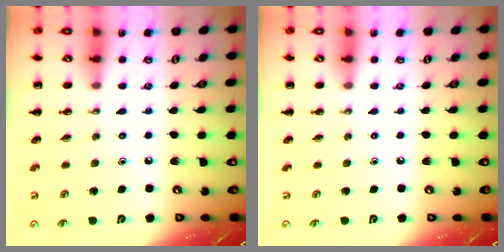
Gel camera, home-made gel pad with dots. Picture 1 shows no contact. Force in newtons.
{"total": 0.0}